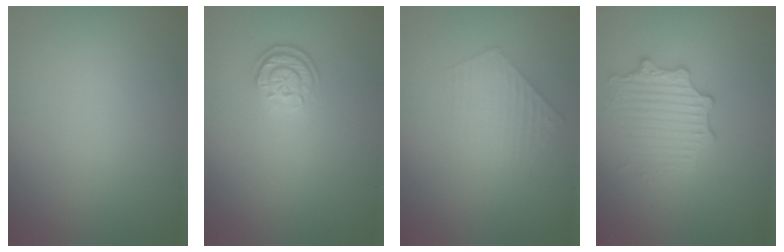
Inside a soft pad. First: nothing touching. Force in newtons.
{"total": 2.3, "press": 2.0, "slide": 1.3}
{"total": 2.2, "press": 2.1, "slide": 0.4}
{"total": 2.9, "press": 2.8, "slide": 0.7}